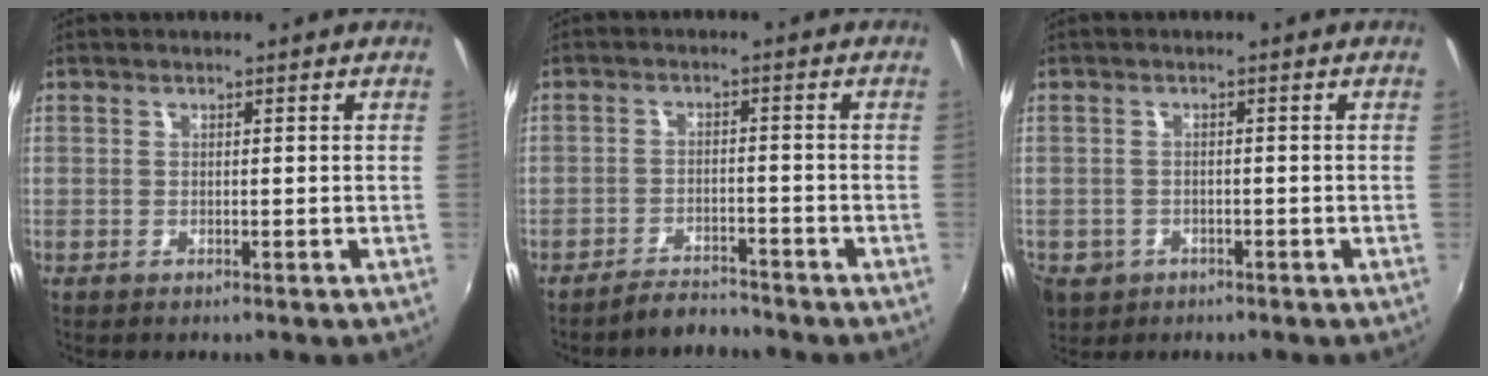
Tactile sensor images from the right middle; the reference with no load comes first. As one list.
[{"total": 4.2, "force": [-4.1, 0.7, 0.7], "torque": [-0.029, 0.004, -0.066]}, {"total": 7.0, "force": [-2.9, 5.8, 2.9], "torque": [-0.080, -0.012, -0.042]}]